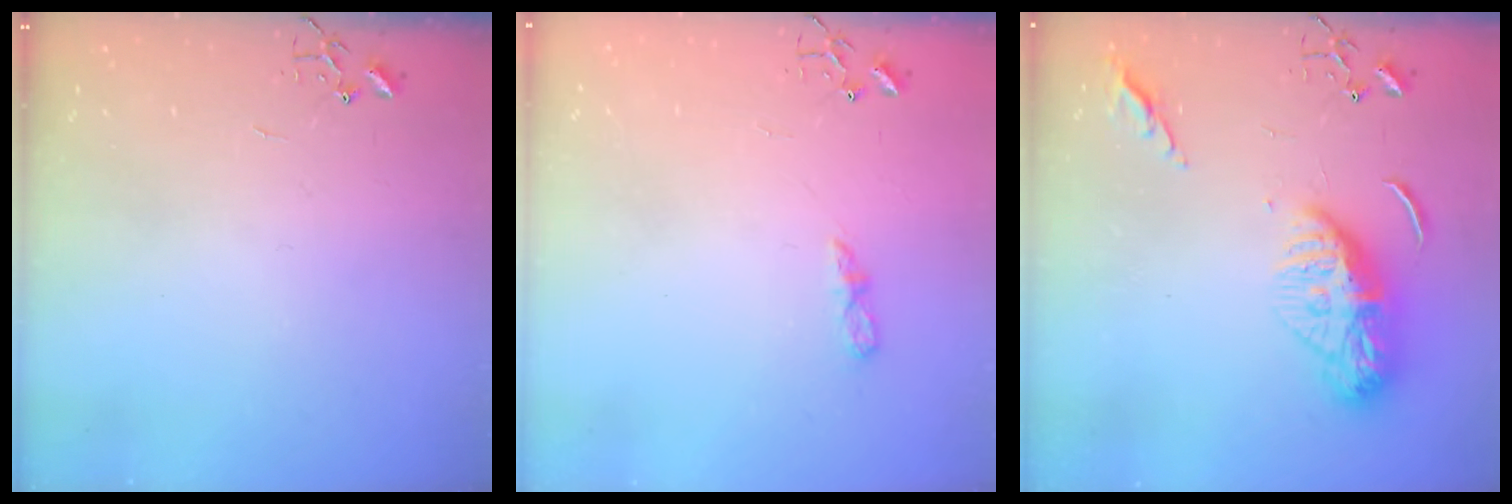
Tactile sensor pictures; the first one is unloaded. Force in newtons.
{"total": 4.6, "press": 4.6, "slide": 0.6}
{"total": 13.3, "press": 13.2, "slide": 1.3}